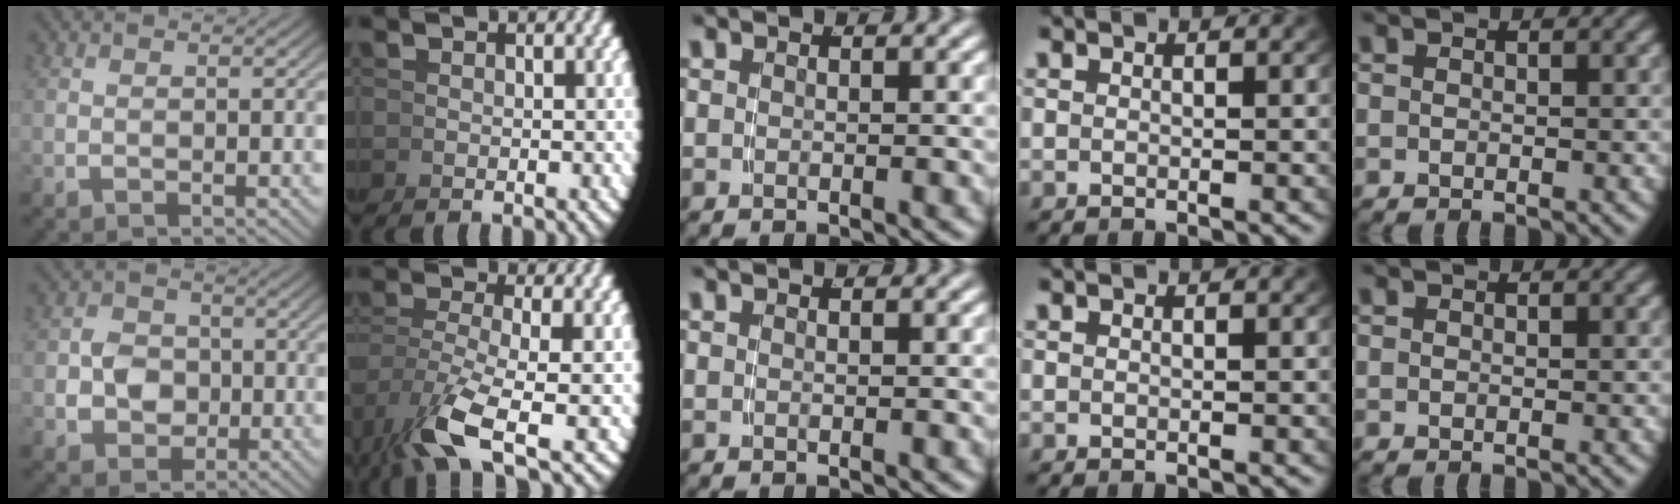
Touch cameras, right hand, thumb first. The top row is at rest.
{"thumb": {"total": 5.4, "force": [-0.4, 4.6, 2.8], "torque": [-0.056, -0.023, 0.006]}, "index": {"total": 4.8, "force": [-1.3, 1.6, 4.3], "torque": [-0.096, -0.029, 0.001]}}